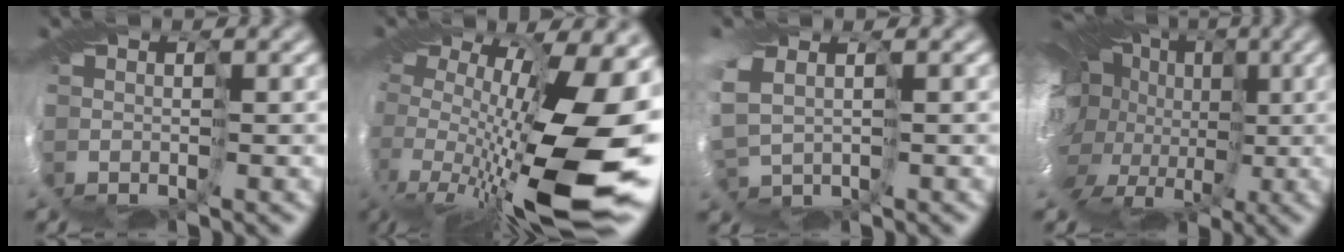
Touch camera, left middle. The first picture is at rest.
{"total": 16.1, "force": [-2.3, 5.4, 15.0], "torque": [-0.250, -0.027, -0.038]}
{"total": 6.0, "force": [2.4, 3.7, 4.2], "torque": [-0.131, 0.025, 0.052]}
{"total": 19.8, "force": [1.0, 14.4, 13.6], "torque": [-0.230, 0.022, -0.014]}